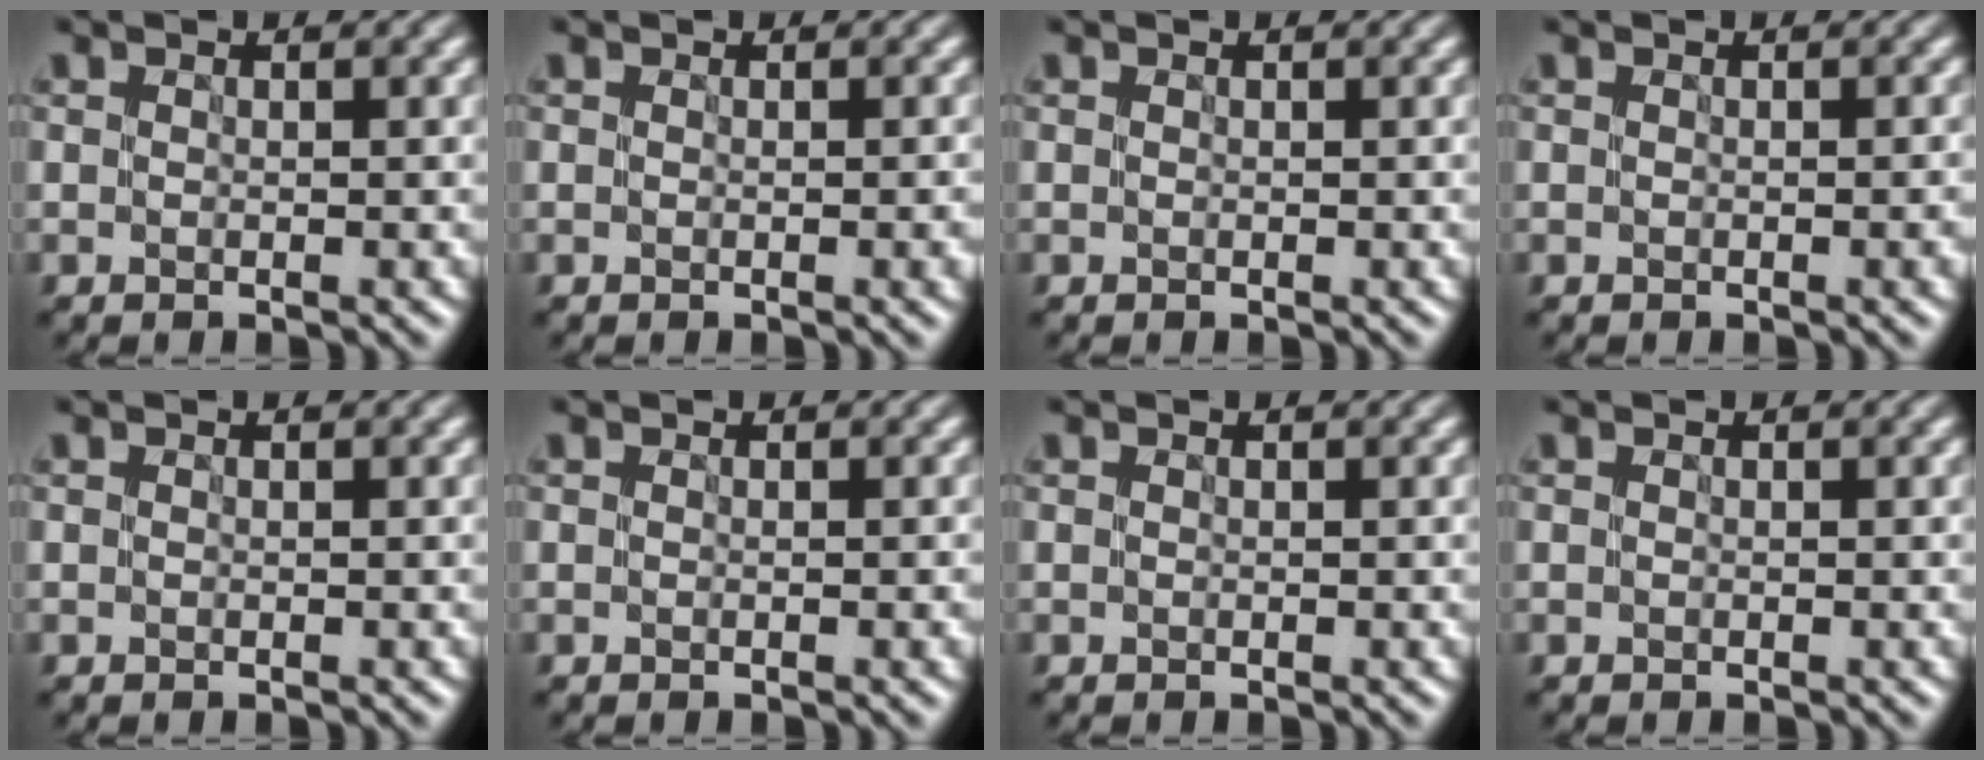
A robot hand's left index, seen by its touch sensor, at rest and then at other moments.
{"total": 1.6, "force": [-0.4, 0.7, 1.3], "torque": [-0.012, -0.002, -0.003]}
{"total": 0.0}
{"total": 1.3, "force": [-0.3, 0.6, 1.0], "torque": [-0.010, -0.001, -0.003]}
{"total": 0.0}
{"total": 0.8, "force": [-0.2, 0.3, 0.7], "torque": [-0.007, -0.001, -0.001]}
{"total": 0.0}
{"total": 0.0}